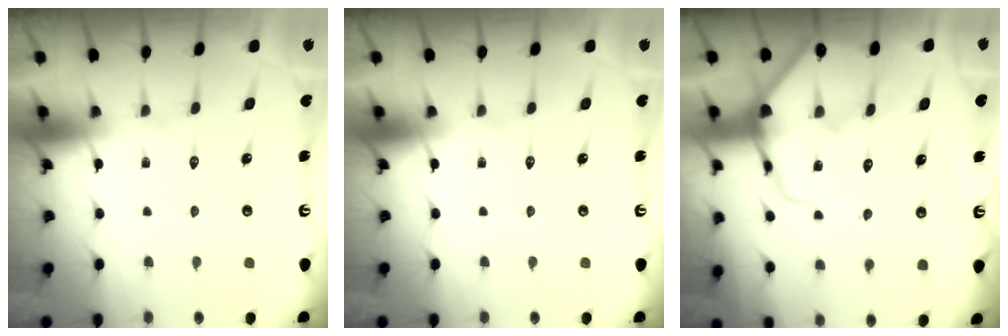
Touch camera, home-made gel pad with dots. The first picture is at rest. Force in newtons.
{"total": 0.0}
{"total": 9.5, "press": 9.5, "slide": 0.9}